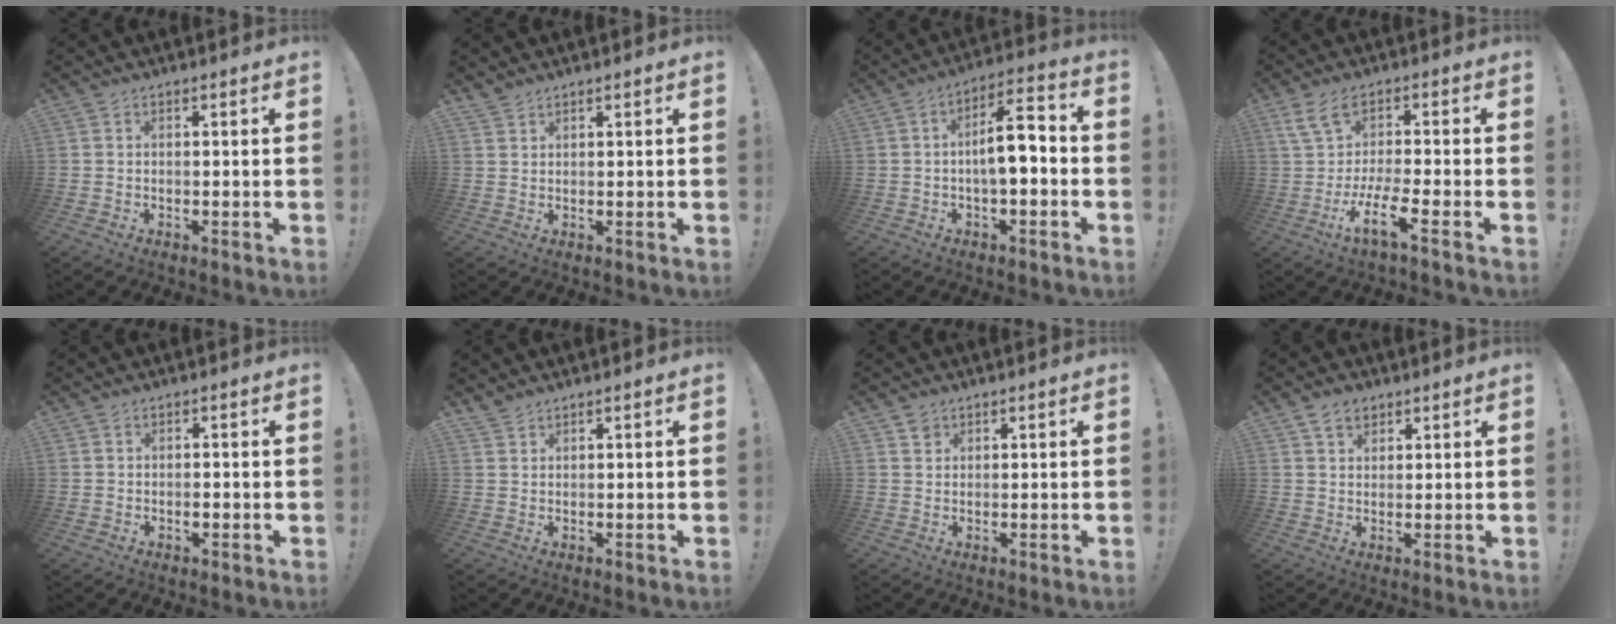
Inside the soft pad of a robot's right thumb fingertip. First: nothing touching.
{"total": 1.9, "force": [1.8, 0.5, 0.4], "torque": [-0.006, -0.012, 0.034]}
{"total": 10.2, "force": [-1.2, 3.5, 9.5], "torque": [-0.135, 0.007, -0.022]}
{"total": 10.7, "force": [-1.7, 2.4, 10.3], "torque": [-0.217, -0.005, -0.032]}
{"total": 1.9, "force": [0.4, 1.9, 0.3], "torque": [0.010, -0.010, 0.004]}
{"total": 2.5, "force": [2.3, 0.8, 0.6], "torque": [-0.010, -0.015, 0.043]}
{"total": 2.3, "force": [1.6, 1.6, 0.3], "torque": [0.009, -0.011, 0.027]}
{"total": 4.9, "force": [3.1, 3.3, 1.9], "torque": [-0.031, -0.008, 0.058]}